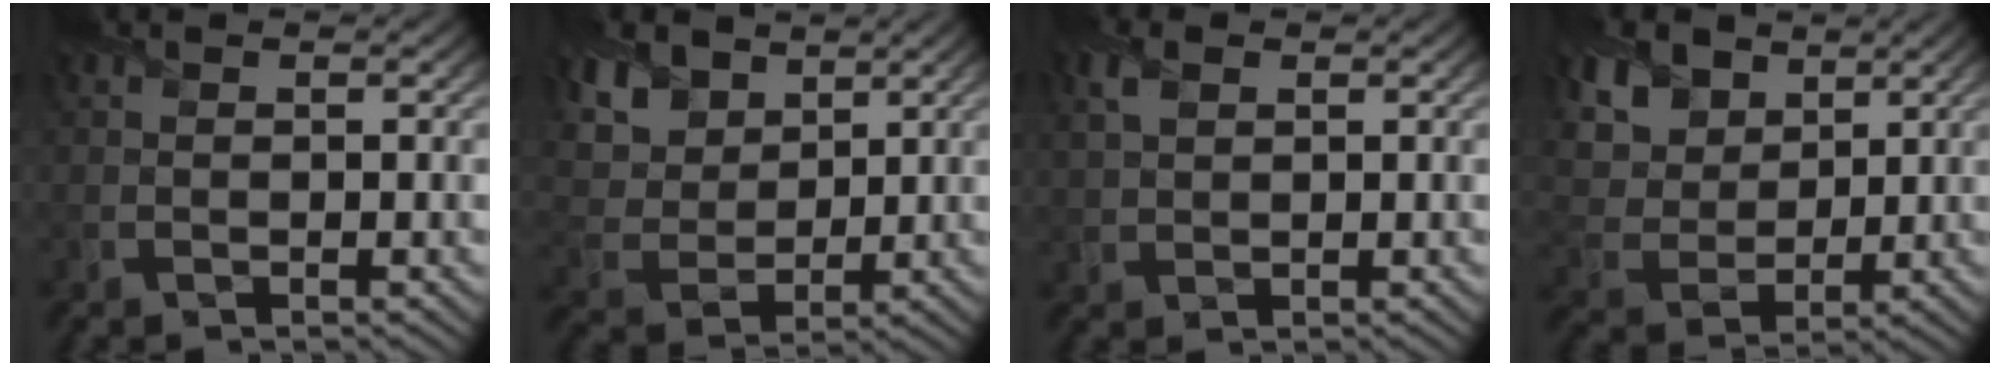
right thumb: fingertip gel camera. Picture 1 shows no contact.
{"total": 9.7, "force": [5.7, 6.2, 4.7], "torque": [-0.169, -0.005, 0.119]}
{"total": 3.4, "force": [1.5, 2.1, 2.2], "torque": [-0.062, 0.007, 0.030]}
{"total": 11.8, "force": [6.5, 8.0, 5.8], "torque": [-0.184, 0.010, 0.131]}